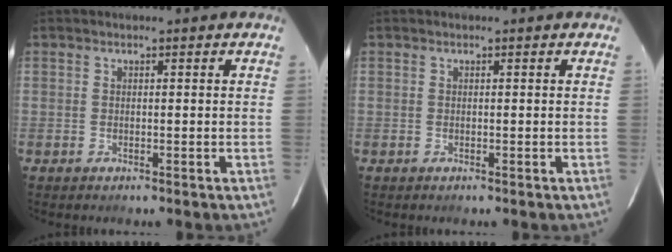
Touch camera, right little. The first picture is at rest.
{"total": 0.0}